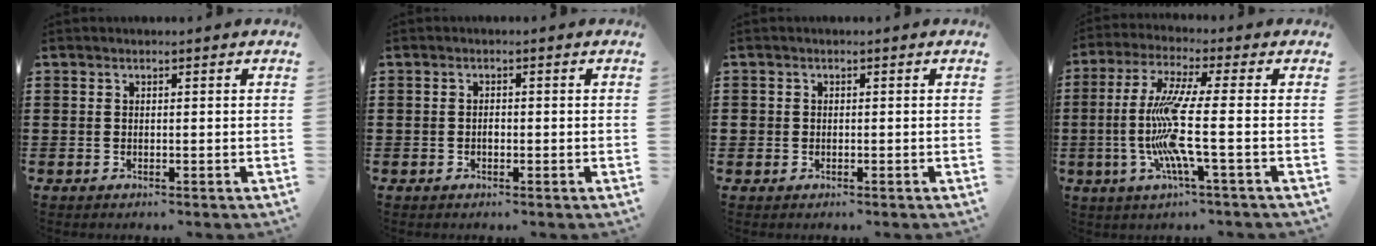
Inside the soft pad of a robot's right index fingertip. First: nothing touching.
{"total": 0.9, "force": [-0.3, 0.5, 0.7], "torque": [-0.014, -0.002, -0.005]}
{"total": 0.9, "force": [-0.1, 0.9, 0.2], "torque": [-0.006, 0.005, -0.004]}
{"total": 11.2, "force": [-2.2, 0.2, 11.0], "torque": [-0.245, -0.025, -0.056]}